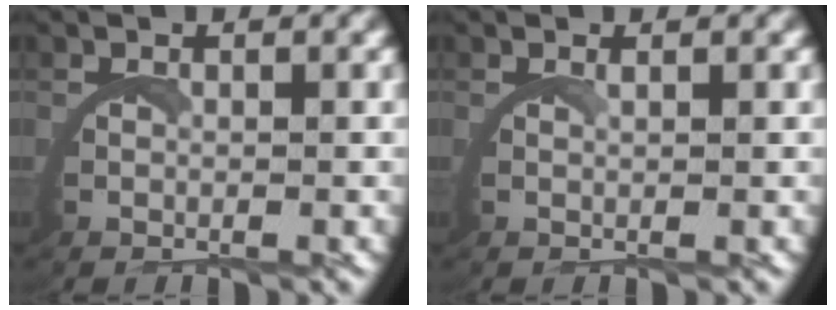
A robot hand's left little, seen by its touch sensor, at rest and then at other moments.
{"total": 0.7, "force": [0.5, -0.1, 0.5], "torque": [-0.012, 0.001, 0.009]}